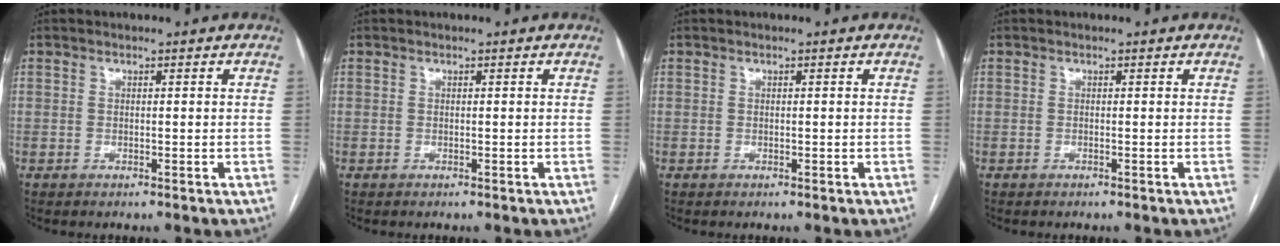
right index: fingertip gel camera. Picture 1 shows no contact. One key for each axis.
{"total": 0.0}
{"total": 0.0}
{"total": 0.0}